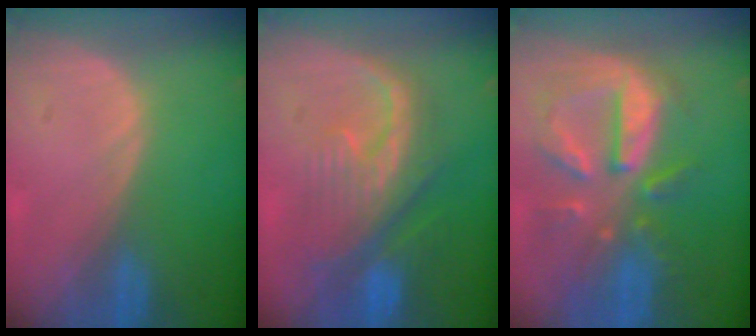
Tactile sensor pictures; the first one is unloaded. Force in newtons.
{"total": 9.4, "press": 9.0, "slide": 2.7}
{"total": 10.8, "press": 9.5, "slide": 5.1}